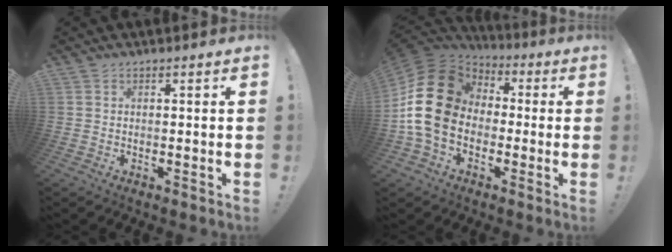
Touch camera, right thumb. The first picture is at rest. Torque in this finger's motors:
{"motor_torque": [2.32, 2.68, 2.07, -0.70, 0.46]}